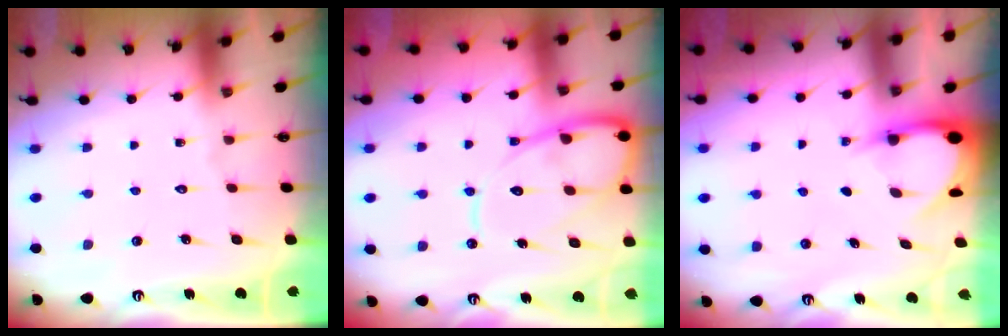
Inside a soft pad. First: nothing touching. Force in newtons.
{"total": 13.2, "press": 13.1, "slide": 1.2}
{"total": 4.2, "press": 4.2, "slide": 0.3}